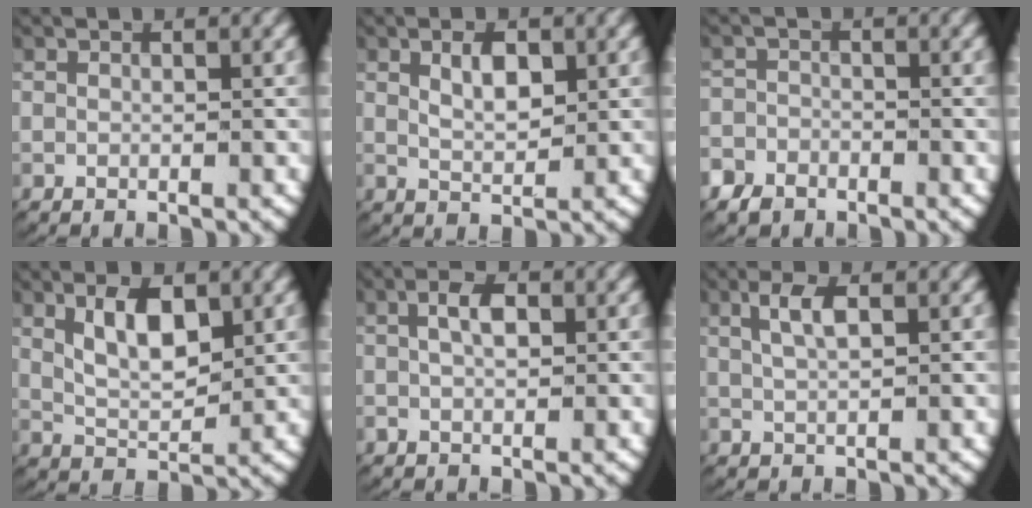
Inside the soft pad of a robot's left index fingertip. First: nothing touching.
{"total": 2.8, "force": [0.8, 1.5, 2.3], "torque": [-0.039, -0.008, 0.021]}
{"total": 3.1, "force": [-2.0, 2.4, 0.4], "torque": [-0.019, -0.014, -0.035]}
{"total": 4.4, "force": [1.4, 2.3, 3.5], "torque": [-0.068, -0.016, 0.034]}
{"total": 2.7, "force": [0.4, 1.5, 2.2], "torque": [-0.035, 0.002, 0.007]}
{"total": 2.5, "force": [1.0, 0.8, 2.1], "torque": [-0.039, 0.004, 0.021]}